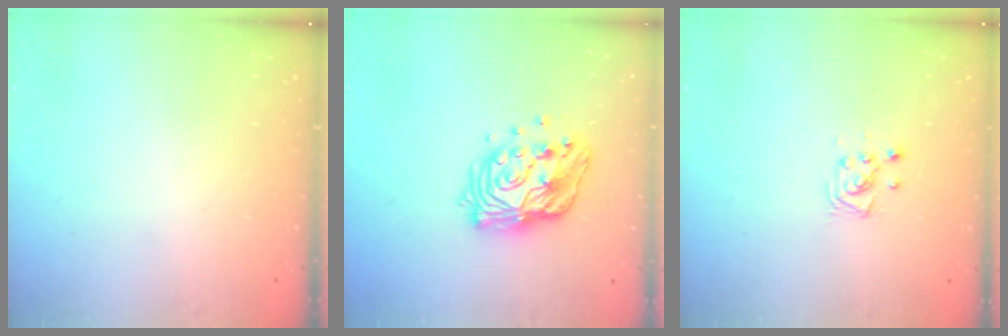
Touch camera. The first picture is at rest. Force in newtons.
{"total": 14.7, "press": 14.6, "slide": 1.2}
{"total": 3.6, "press": 3.6, "slide": 0.2}